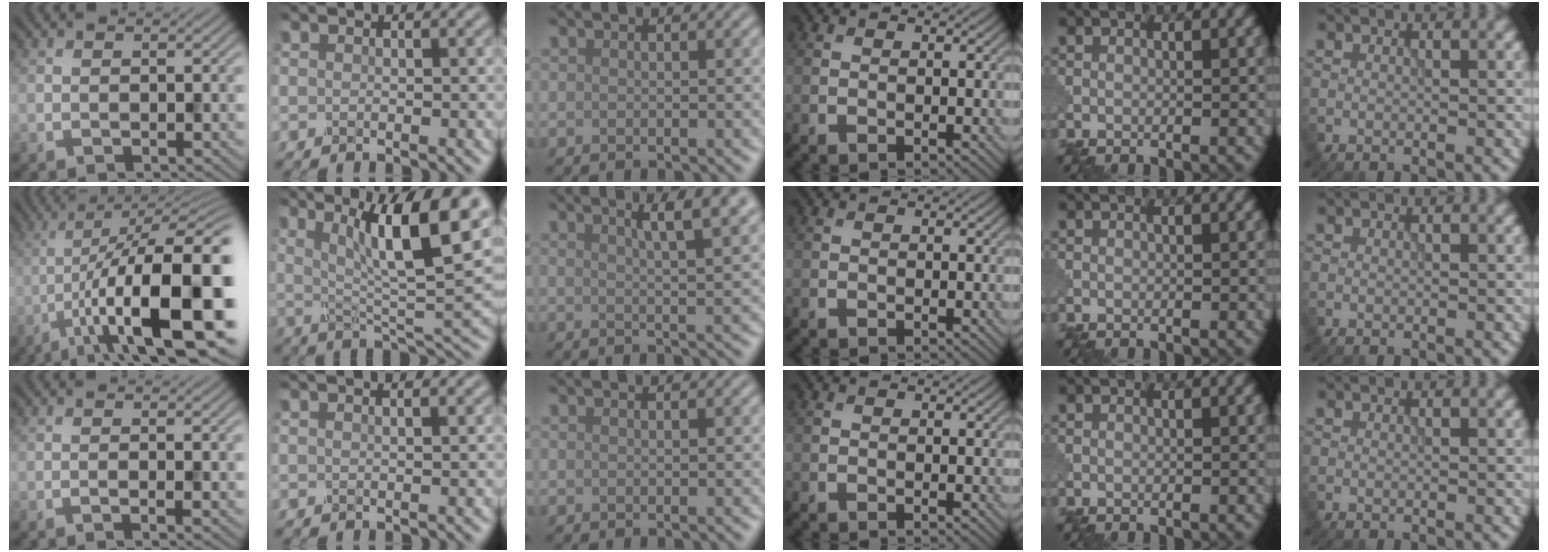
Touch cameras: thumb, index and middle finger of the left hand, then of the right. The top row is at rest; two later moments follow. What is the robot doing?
{"motion": "shake", "object": "plastic piggy bank"}